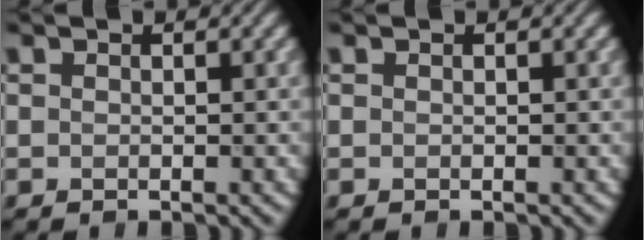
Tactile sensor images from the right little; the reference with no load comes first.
{"total": 0.0}